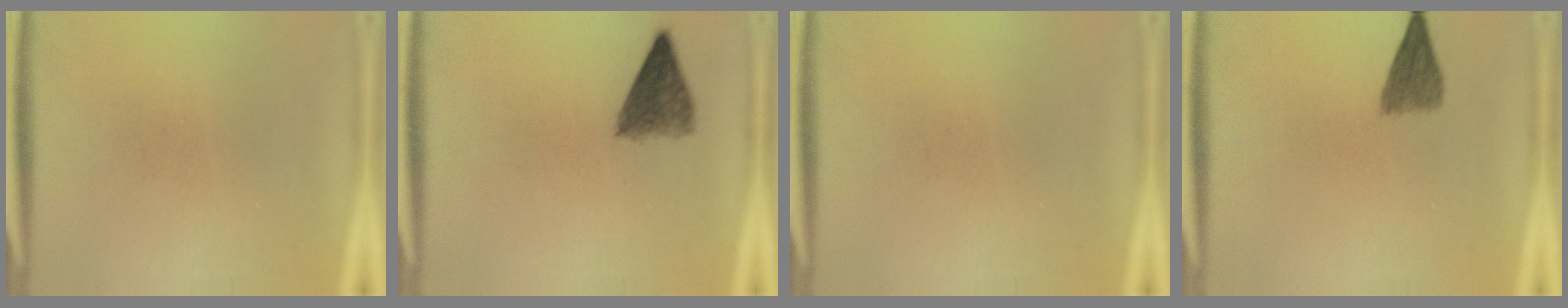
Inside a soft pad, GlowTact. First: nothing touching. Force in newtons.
{"total": 5.2}
{"total": 0.0}
{"total": 3.6}